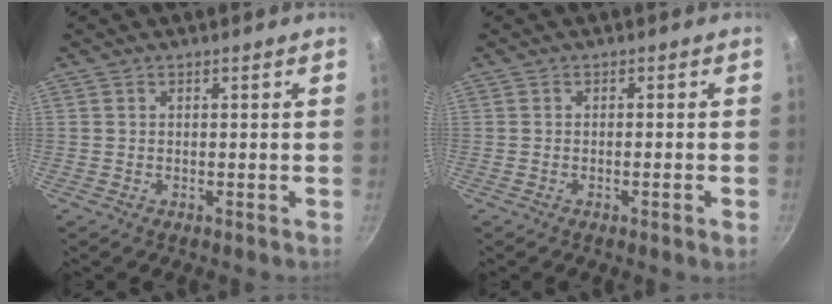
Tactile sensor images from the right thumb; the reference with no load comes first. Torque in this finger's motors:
{"motor_torque": [-0.15, 0.18, -0.31, -0.14, -0.07]}